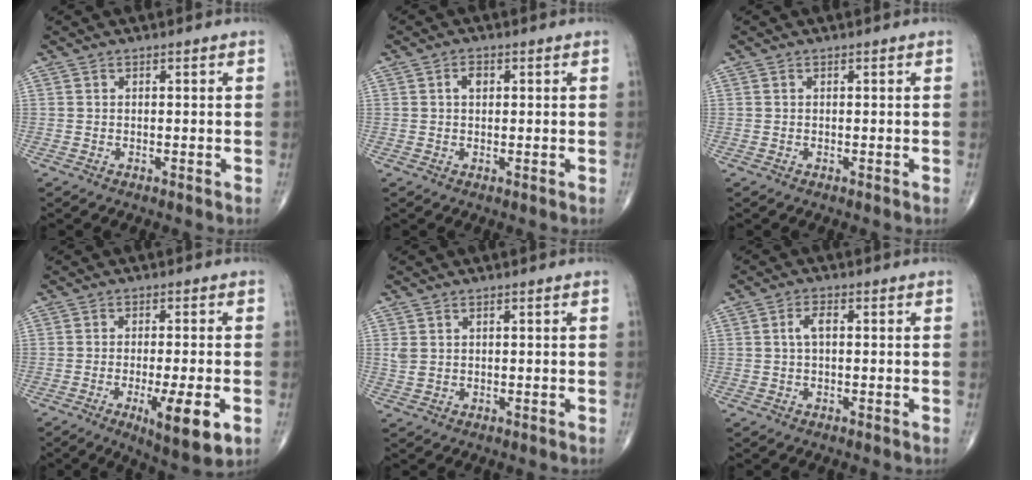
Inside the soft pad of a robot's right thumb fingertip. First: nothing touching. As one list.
[{"total": 2.1, "force": [0.5, 1.4, 1.5], "torque": [-0.024, 0.004, 0.007]}, {"total": 0.0}, {"total": 10.0, "force": [-3.5, 2.1, 9.1], "torque": [-0.139, -0.013, -0.049]}, {"total": 2.3, "force": [0.8, 1.3, 1.6], "torque": [-0.042, 0.006, 0.025]}, {"total": 2.7, "force": [0.3, 1.3, 2.3], "torque": [-0.049, 0.008, 0.002]}]